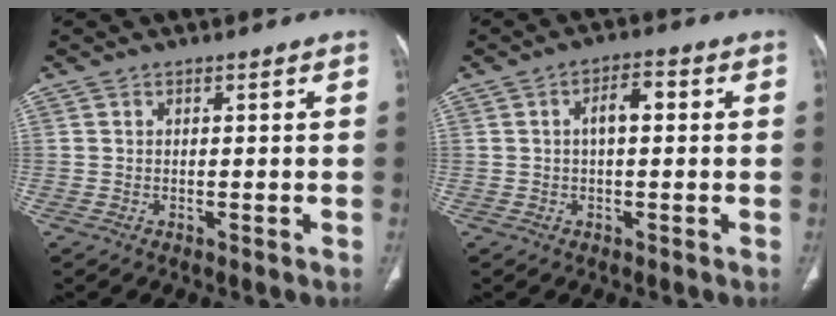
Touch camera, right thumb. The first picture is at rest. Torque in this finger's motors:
{"motor_torque": [0.99, 0.97, 0.88, 0.04, 0.02]}